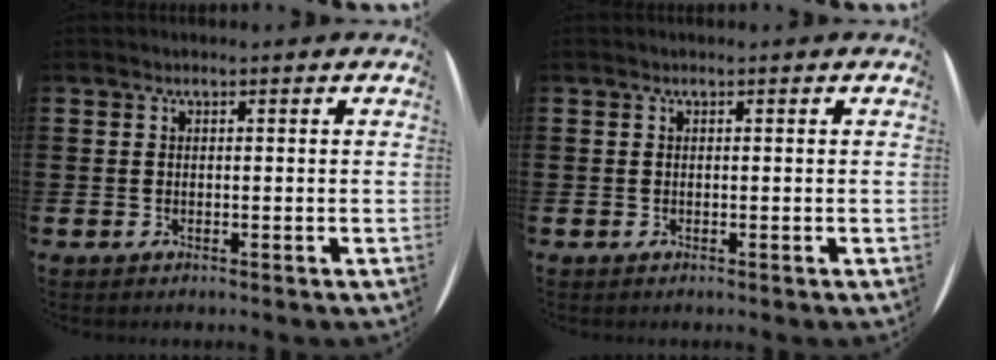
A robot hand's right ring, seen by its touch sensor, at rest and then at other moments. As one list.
[{"total": 0.0}]